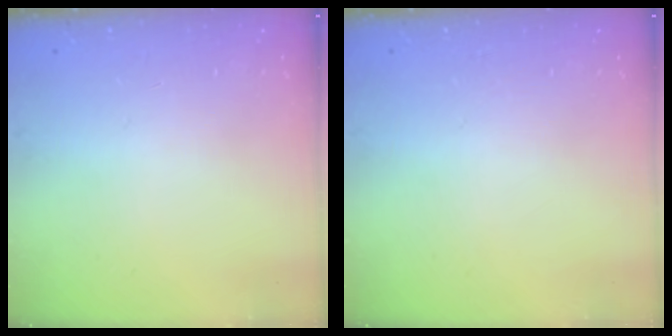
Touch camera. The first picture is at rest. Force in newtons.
{"total": 0.0}